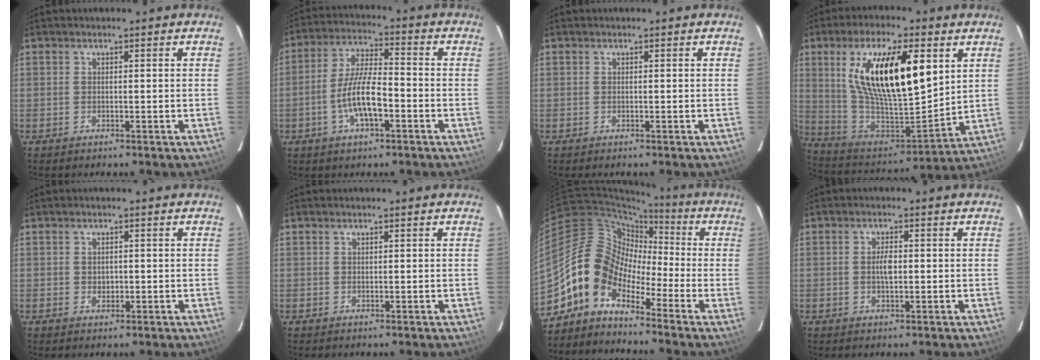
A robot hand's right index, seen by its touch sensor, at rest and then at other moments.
{"total": 9.5, "force": [-3.5, 2.8, 8.4], "torque": [-0.169, 0.002, -0.062]}
{"total": 0.0}
{"total": 22.8, "force": [7.9, 8.0, 19.9], "torque": [-0.366, 0.003, 0.150]}
{"total": 1.5, "force": [-0.1, 1.3, 0.6], "torque": [-0.006, 0.001, 0.001]}
{"total": 0.0}
{"total": 9.3, "force": [-5.2, 6.3, 4.4], "torque": [-0.072, 0.033, -0.124]}
{"total": 2.6, "force": [0.0, 1.1, 2.3], "torque": [-0.043, 0.002, -0.001]}